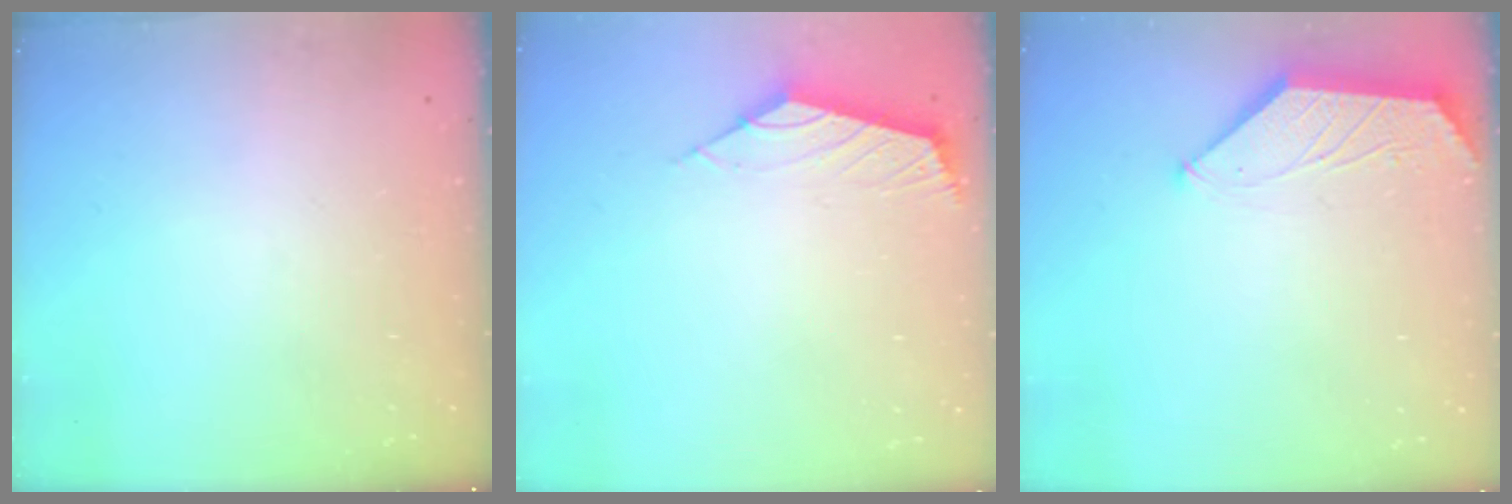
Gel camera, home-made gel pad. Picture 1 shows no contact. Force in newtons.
{"total": 2.6, "press": 2.5, "slide": 0.6}
{"total": 1.6, "press": 1.6, "slide": 0.3}